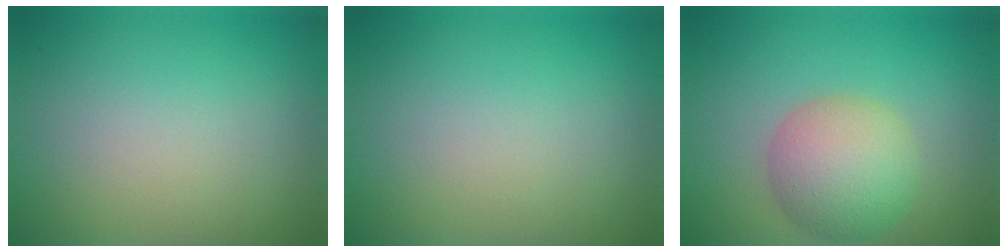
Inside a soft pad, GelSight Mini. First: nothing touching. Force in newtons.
{"total": 0.0}
{"total": 5.5, "press": 5.5, "slide": 0.0}